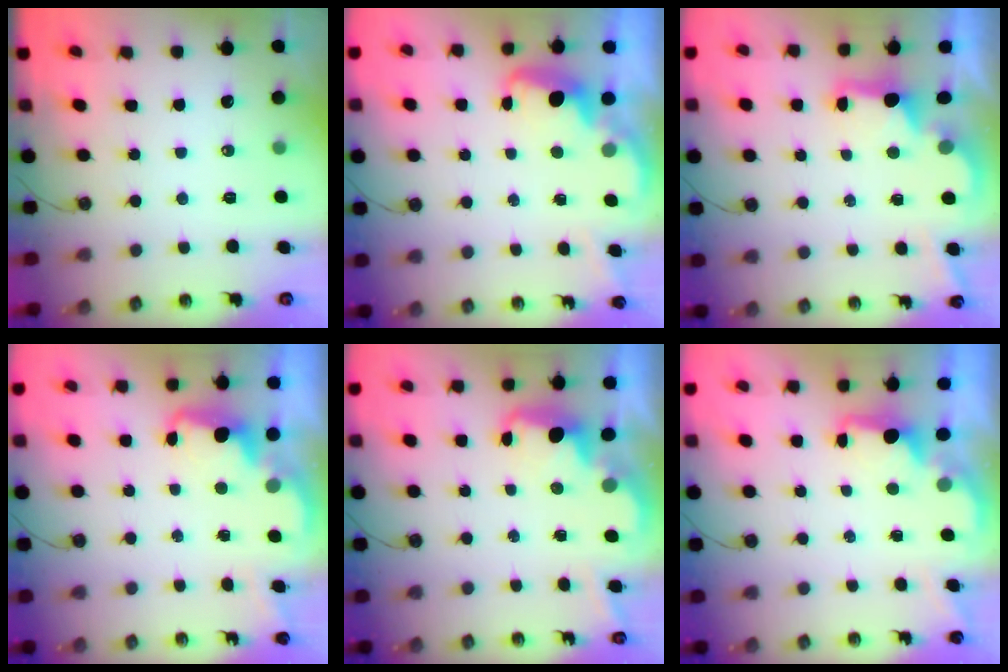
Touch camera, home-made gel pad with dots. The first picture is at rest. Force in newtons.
{"total": 2.6, "press": 2.5, "slide": 0.8}
{"total": 2.6, "press": 2.5, "slide": 0.8}
{"total": 2.5, "press": 2.4, "slide": 0.5}
{"total": 2.6, "press": 2.6, "slide": 0.5}
{"total": 1.6, "press": 1.4, "slide": 0.7}